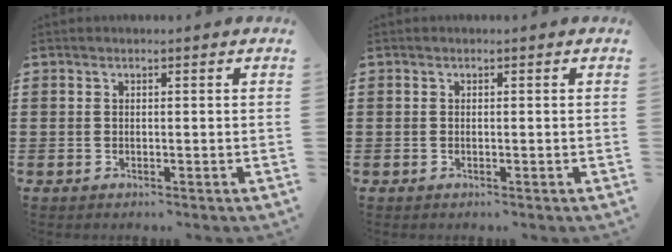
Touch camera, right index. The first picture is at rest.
{"total": 0.0}